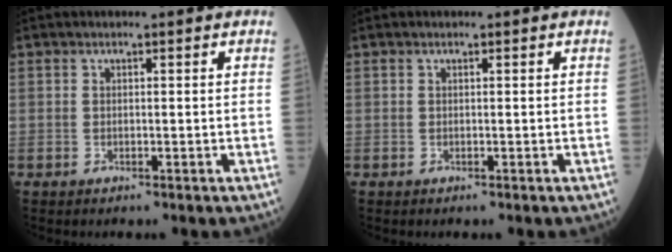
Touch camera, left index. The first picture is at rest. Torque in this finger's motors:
{"motor_torque": [-0.16, 0.14, 0.02, 0.00]}